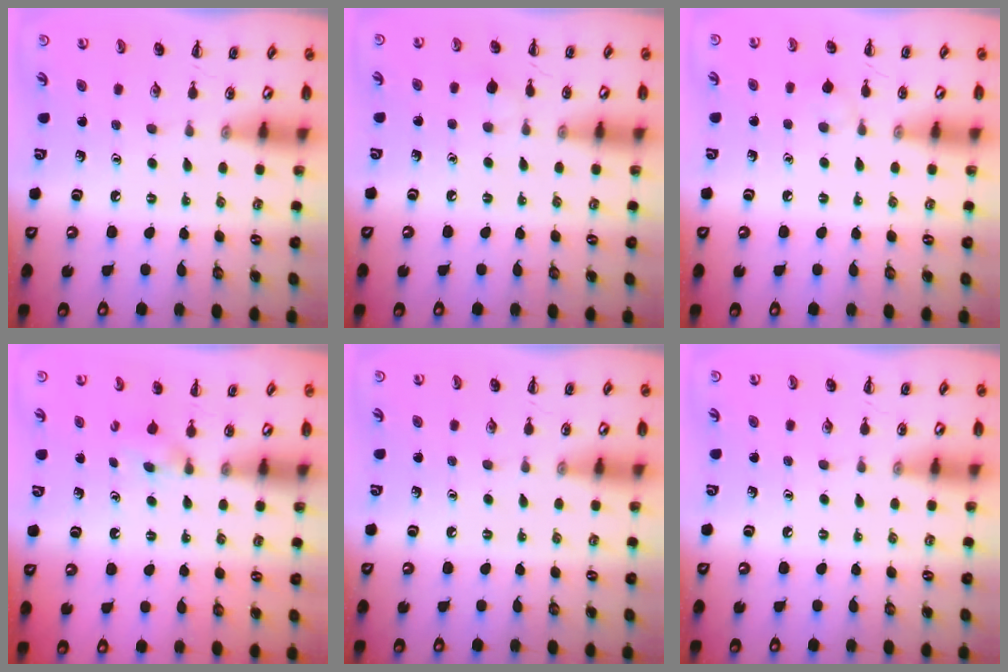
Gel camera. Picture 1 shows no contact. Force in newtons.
{"total": 5.2, "press": 4.9, "slide": 1.5}
{"total": 4.4, "press": 4.1, "slide": 1.6}
{"total": 2.4, "press": 2.1, "slide": 1.0}
{"total": 0.0}
{"total": 0.0}